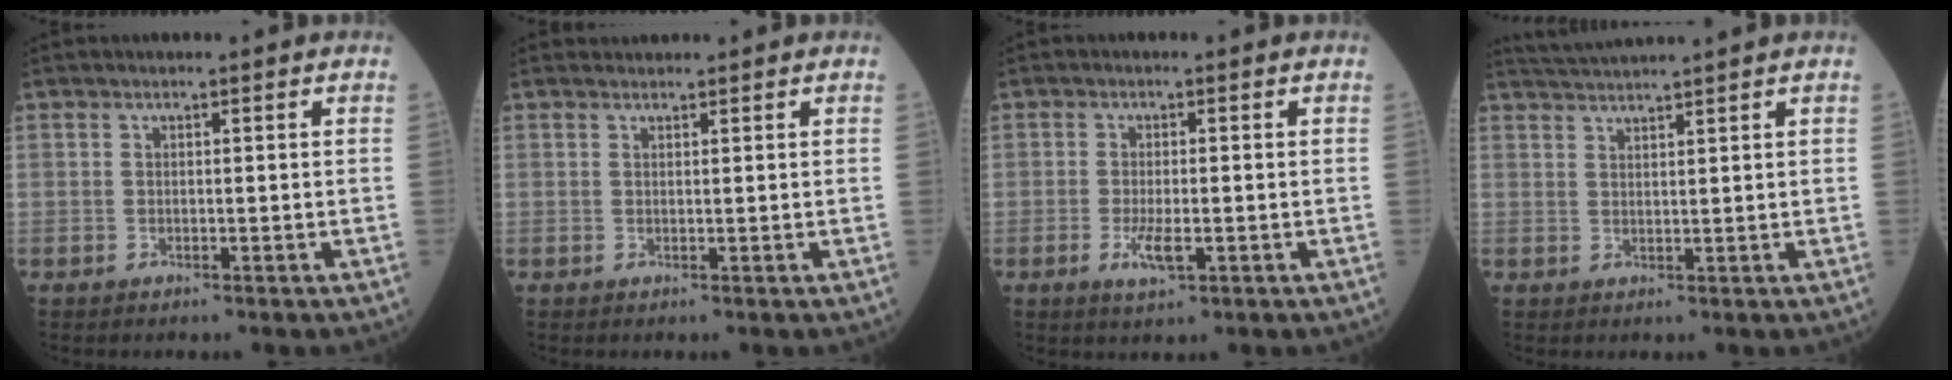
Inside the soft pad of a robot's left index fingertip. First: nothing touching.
{"total": 1.2, "force": [1.2, 0.2, 0.0], "torque": [-0.008, 0.014, 0.022]}
{"total": 3.4, "force": [-1.2, 0.9, 3.1], "torque": [-0.070, -0.006, -0.018]}
{"total": 5.2, "force": [4.8, -1.4, 1.3], "torque": [-0.022, 0.024, 0.083]}